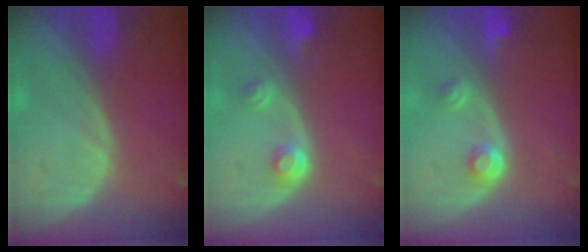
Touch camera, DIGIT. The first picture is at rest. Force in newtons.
{"total": 2.9, "press": 2.7, "slide": 1.0}
{"total": 2.9, "press": 2.7, "slide": 1.0}